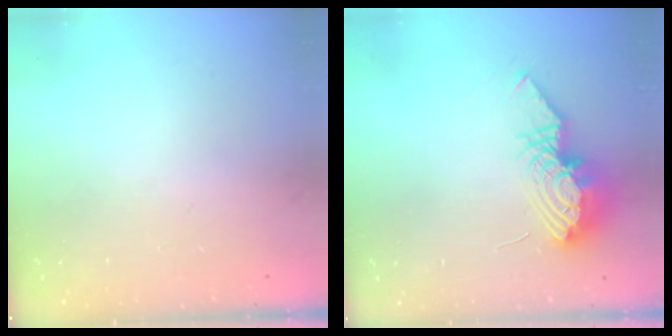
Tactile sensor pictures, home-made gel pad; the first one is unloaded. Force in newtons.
{"total": 9.7, "press": 9.6, "slide": 0.9}